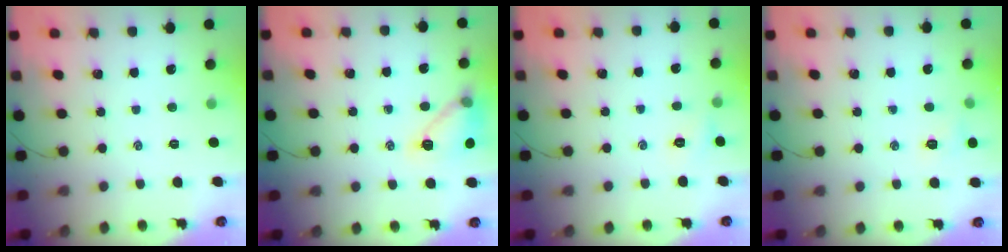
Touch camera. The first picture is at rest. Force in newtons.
{"total": 13.4, "press": 13.4, "slide": 0.6}
{"total": 2.6, "press": 2.6, "slide": 0.6}
{"total": 6.1, "press": 6.1, "slide": 1.1}